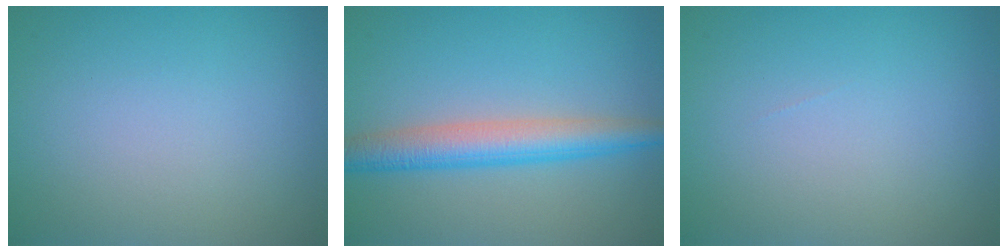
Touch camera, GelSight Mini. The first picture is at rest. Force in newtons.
{"total": 4.8, "press": 4.8, "slide": 0.1}
{"total": 0.0}